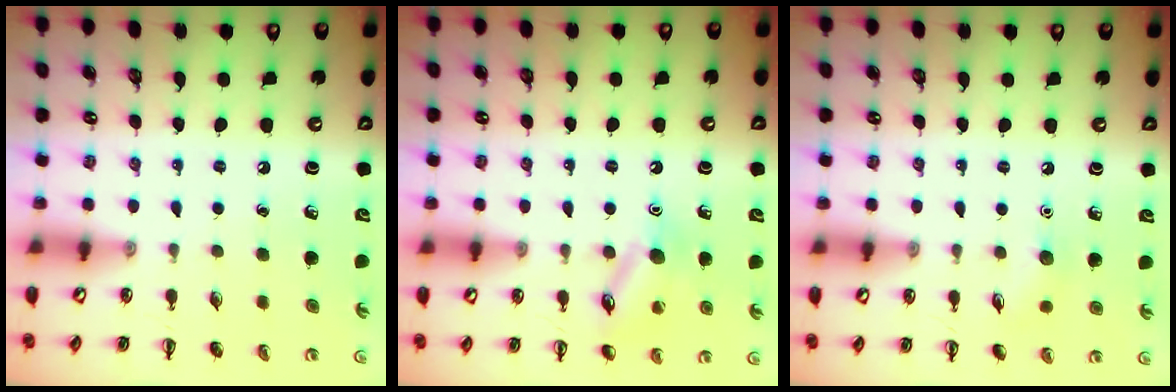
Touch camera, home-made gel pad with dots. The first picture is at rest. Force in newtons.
{"total": 11.0, "press": 10.9, "slide": 1.4}
{"total": 5.3, "press": 5.1, "slide": 1.3}